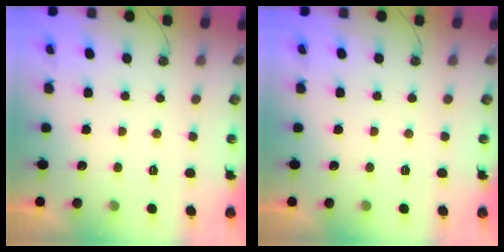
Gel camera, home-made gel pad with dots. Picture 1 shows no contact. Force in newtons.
{"total": 0.0}